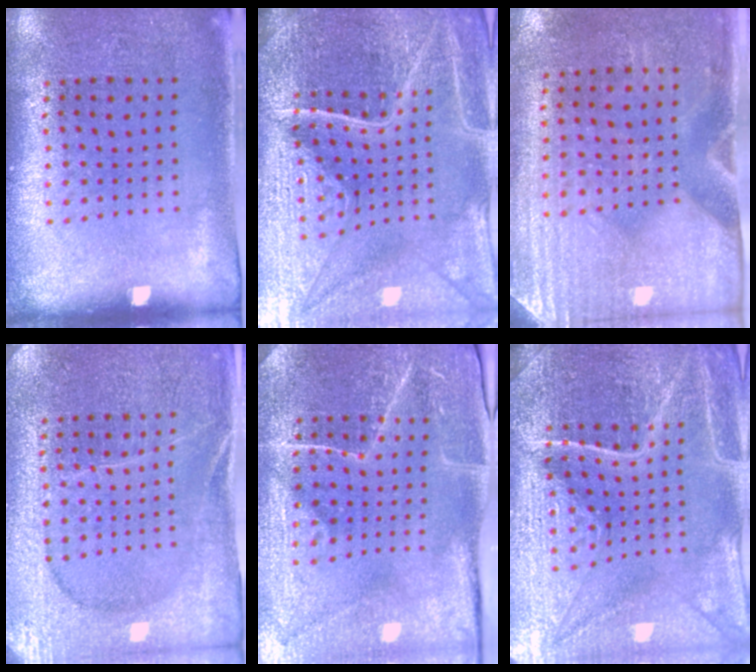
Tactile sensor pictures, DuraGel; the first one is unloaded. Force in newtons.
{"total": 5.8, "press": 5.3, "slide": 2.4}
{"total": 3.1, "press": 2.7, "slide": 1.6}
{"total": 3.3, "press": 3.2, "slide": 0.6}
{"total": 4.0, "press": 3.9, "slide": 0.3}
{"total": 5.1, "press": 4.8, "slide": 1.7}